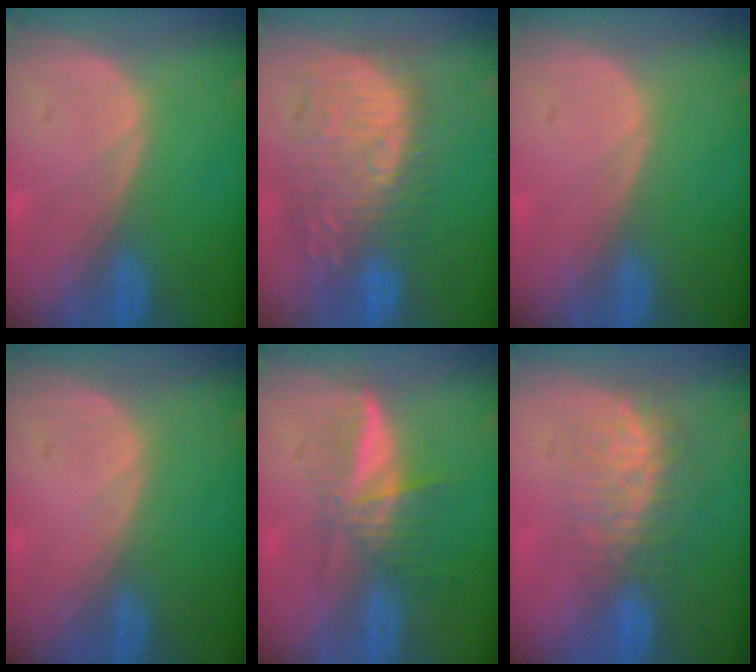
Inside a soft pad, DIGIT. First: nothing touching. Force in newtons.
{"total": 11.2, "press": 10.8, "slide": 3.1}
{"total": 0.0}
{"total": 0.0}
{"total": 5.9, "press": 5.5, "slide": 2.3}
{"total": 8.0, "press": 7.3, "slide": 3.3}